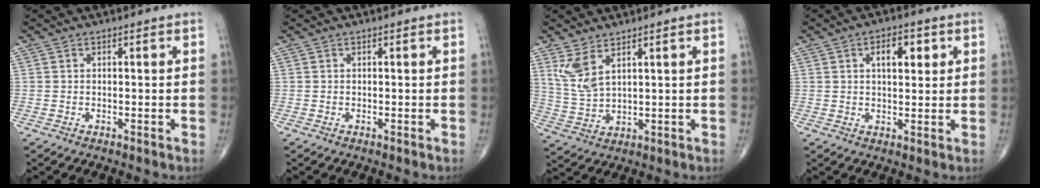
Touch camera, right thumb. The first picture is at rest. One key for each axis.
{"total": 0.0}
{"total": 6.3, "fx": 3.6, "fy": 2.4, "fz": 4.6, "tx": -0.098, "ty": -0.019, "tz": 0.087}
{"total": 6.0, "fx": 2.1, "fy": 3.0, "fz": 4.8, "tx": -0.057, "ty": -0.003, "tz": 0.032}